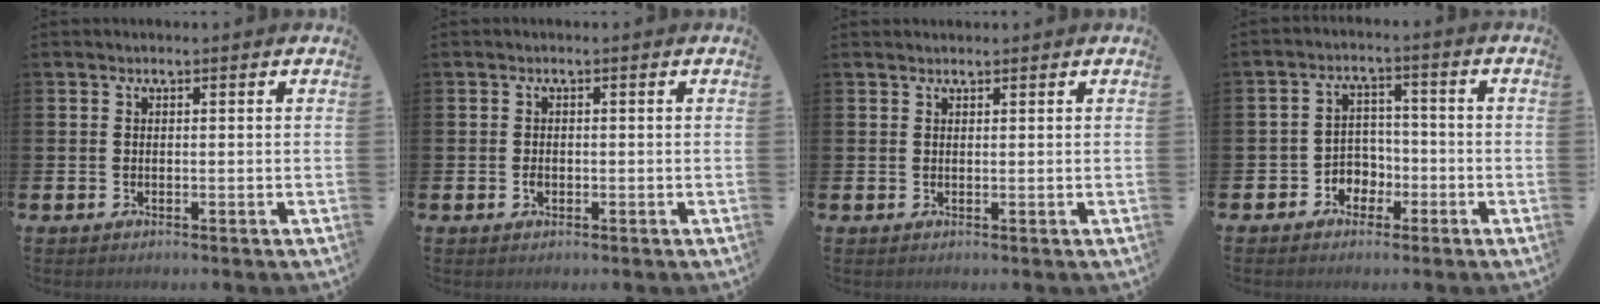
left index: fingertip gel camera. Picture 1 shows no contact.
{"total": 1.0, "force": [-0.4, 0.7, 0.5], "torque": [-0.007, 0.002, -0.010]}
{"total": 0.7, "force": [0.7, 0.2, 0.0], "torque": [0.012, -0.004, 0.010]}
{"total": 3.5, "force": [-1.9, 2.9, 0.5], "torque": [-0.025, 0.002, -0.045]}